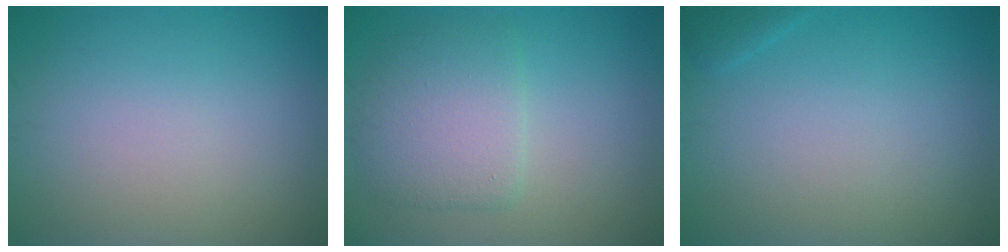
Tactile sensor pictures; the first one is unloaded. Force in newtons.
{"total": 4.6, "press": 4.6, "slide": 0.1}
{"total": 0.9, "press": 0.9, "slide": 0.1}